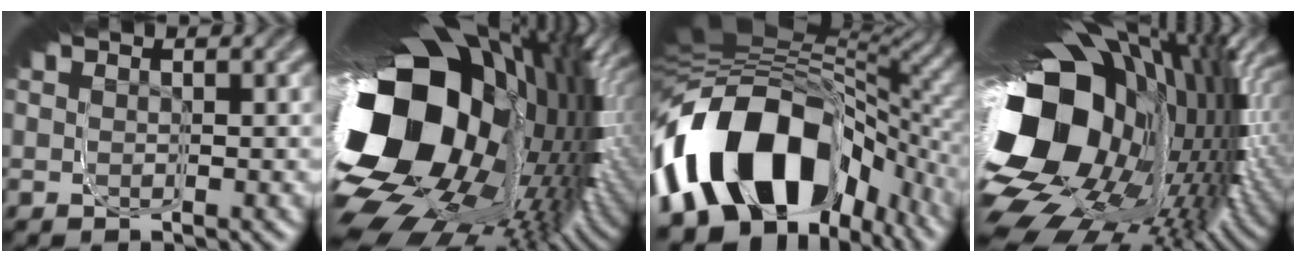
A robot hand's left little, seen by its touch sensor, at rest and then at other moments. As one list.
[{"total": 31.2, "force": [-1.2, 14.5, 27.6], "torque": [-0.352, -0.005, -0.020]}, {"total": 18.2, "force": [-3.1, 9.2, 15.4], "torque": [-0.218, 0.029, -0.059]}, {"total": 26.0, "force": [-0.5, 11.5, 23.3], "torque": [-0.292, 0.015, -0.008]}]